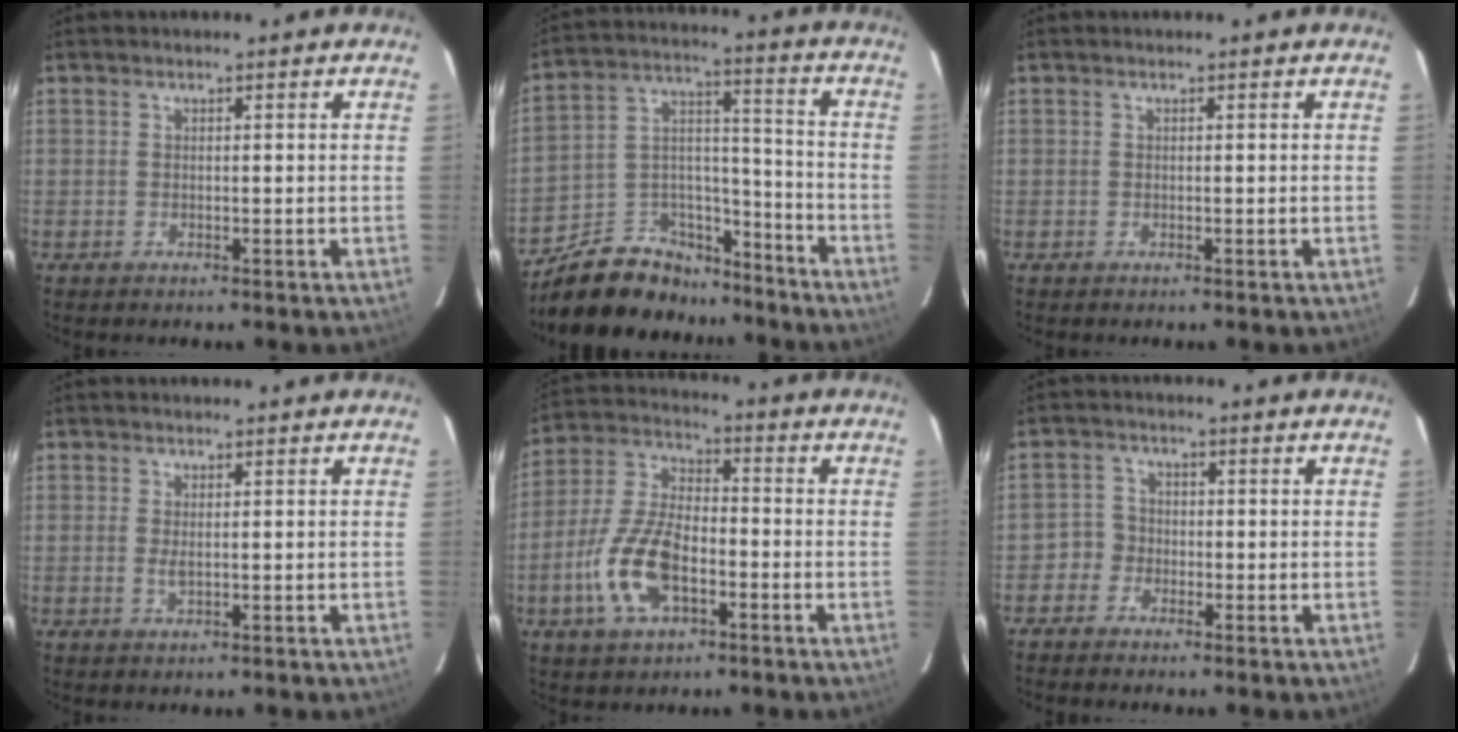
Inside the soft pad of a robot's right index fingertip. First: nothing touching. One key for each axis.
{"total": 16.2, "fx": -12.6, "fy": 8.7, "fz": 5.3, "tx": -0.112, "ty": 0.065, "tz": -0.190}
{"total": 0.0}
{"total": 1.5, "fx": 0.1, "fy": 0.5, "fz": 1.4, "tx": -0.028, "ty": -0.001, "tz": 0.004}
{"total": 13.4, "fx": -5.1, "fy": 6.5, "fz": 10.5, "tx": -0.229, "ty": 0.004, "tz": -0.093}
{"total": 3.2, "fx": -1.9, "fy": 2.6, "fz": -0.1, "tx": 0.002, "ty": 0.015, "tz": -0.039}